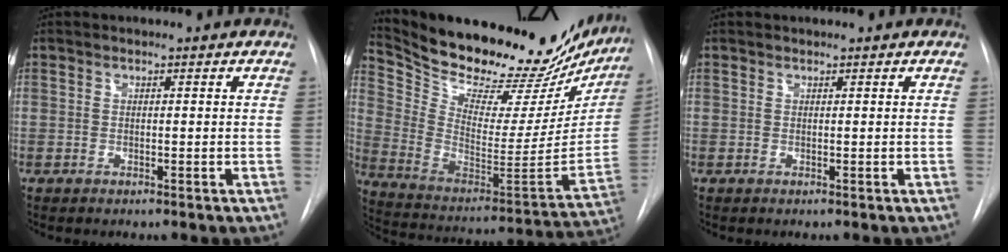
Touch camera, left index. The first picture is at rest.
{"total": 31.6, "force": [27.7, 9.5, 12.0], "torque": [-0.211, -0.067, 0.383]}
{"total": 0.6, "force": [0.6, 0.0, 0.1], "torque": [-0.002, 0.011, 0.011]}